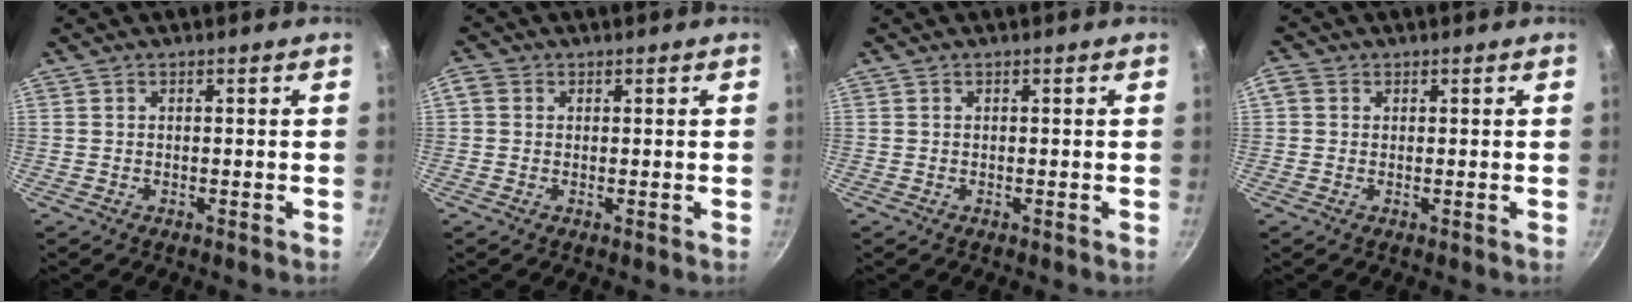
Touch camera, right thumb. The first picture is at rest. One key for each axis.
{"total": 2.0, "fx": 0.3, "fy": 1.7, "fz": 0.9, "tx": -0.015, "ty": 0.004, "tz": 0.000}
{"total": 0.0}
{"total": 2.1, "fx": 0.4, "fy": 1.9, "fz": 0.9, "tx": -0.013, "ty": 0.002, "tz": 0.002}